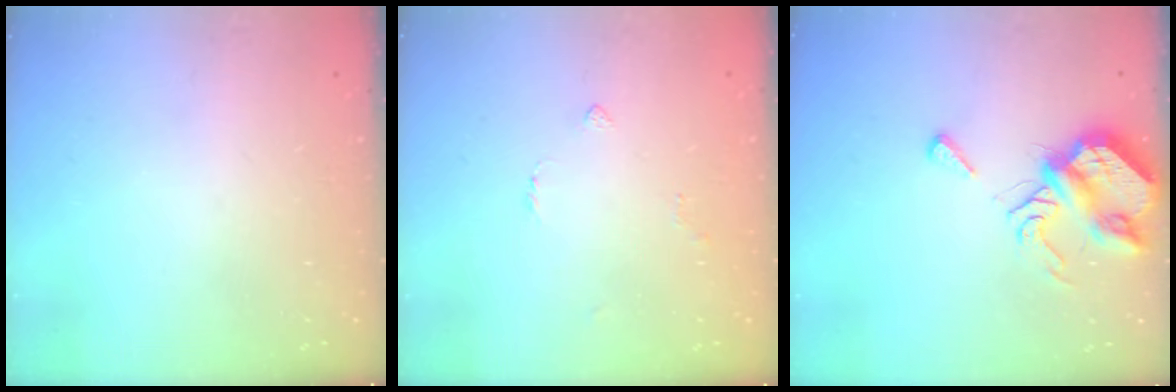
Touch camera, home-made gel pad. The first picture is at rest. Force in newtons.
{"total": 2.3, "press": 2.2, "slide": 0.6}
{"total": 8.2, "press": 8.1, "slide": 1.0}